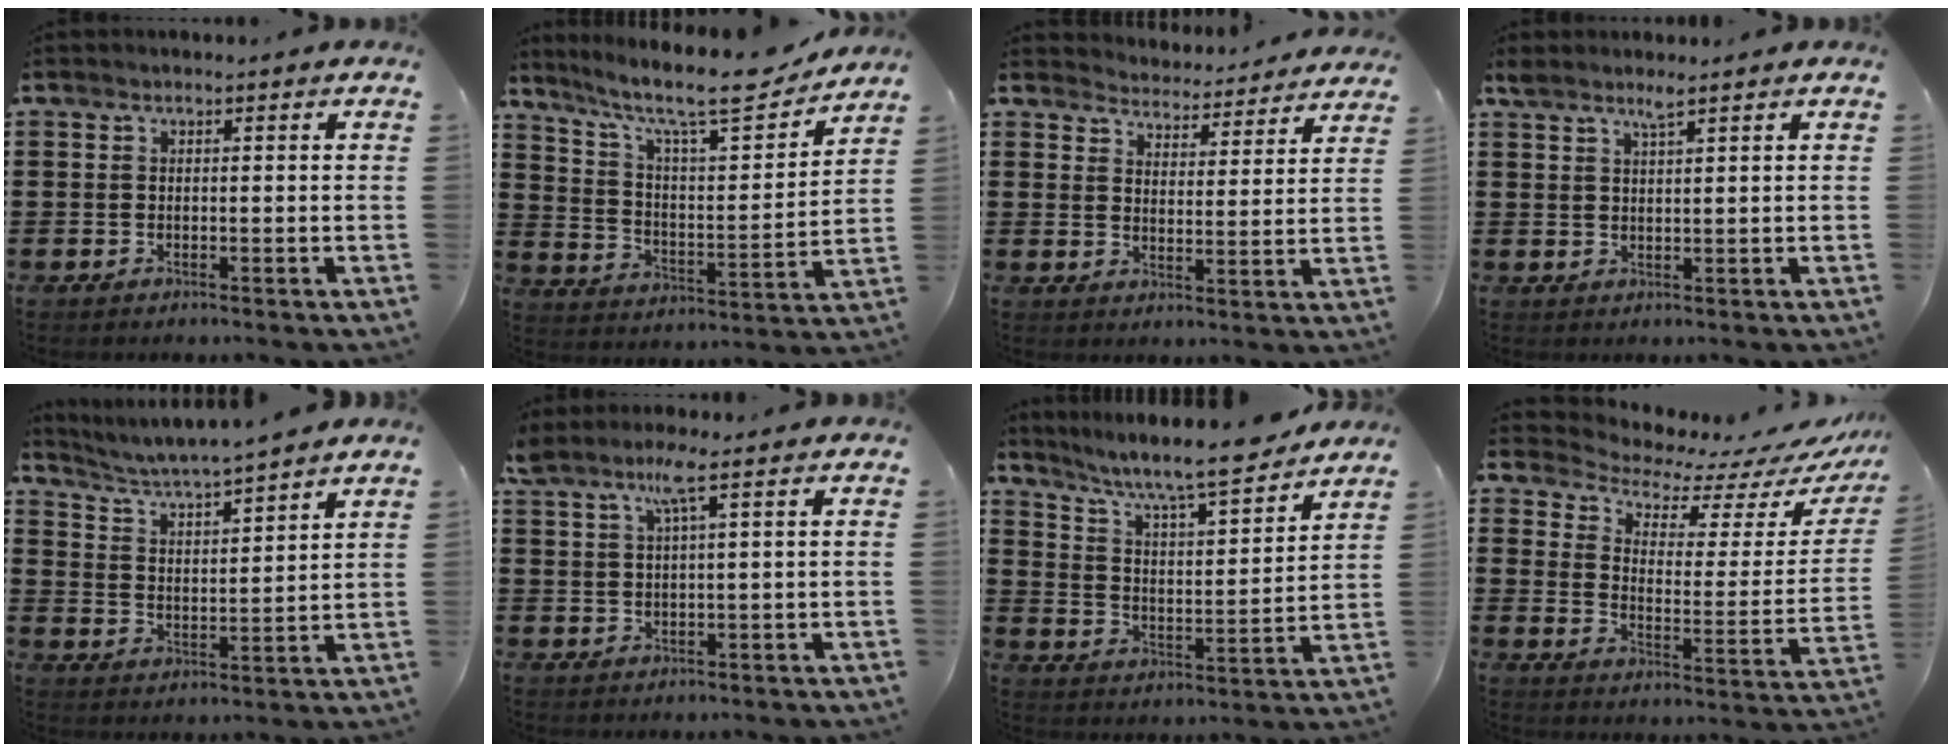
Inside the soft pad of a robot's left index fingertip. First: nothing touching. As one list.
[{"total": 10.8, "force": [8.7, 1.6, 6.1], "torque": [-0.134, -0.056, 0.141]}, {"total": 4.3, "force": [4.3, 0.0, -0.5], "torque": [-0.006, -0.038, 0.071]}, {"total": 2.0, "force": [1.7, 0.0, 1.1], "torque": [-0.025, -0.001, 0.031]}, {"total": 4.4, "force": [4.2, -0.6, 1.2], "torque": [-0.045, -0.035, 0.067]}, {"total": 3.9, "force": [2.3, -0.1, 3.1], "torque": [-0.068, 0.000, 0.038]}, {"total": 8.0, "force": [7.1, 0.3, 3.7], "torque": [-0.098, -0.045, 0.116]}, {"total": 4.8, "force": [4.3, 1.6, 1.5], "torque": [-0.042, -0.041, 0.065]}]